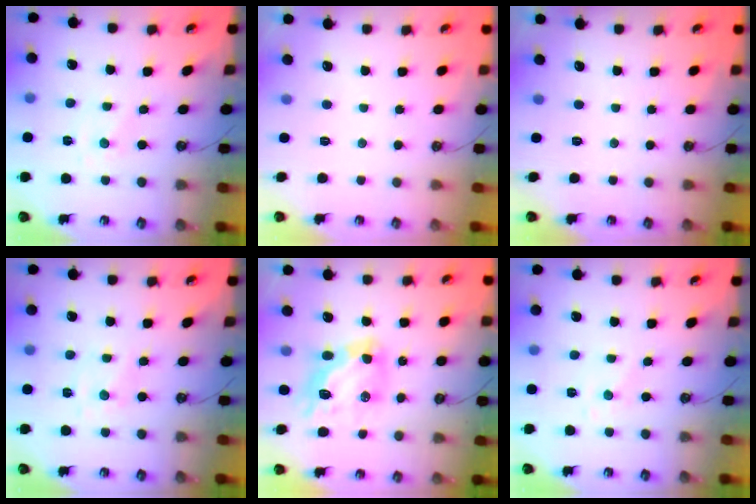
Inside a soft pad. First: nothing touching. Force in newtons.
{"total": 0.0}
{"total": 0.0}
{"total": 0.8, "press": 0.8, "slide": 0.1}
{"total": 12.6, "press": 12.5, "slide": 1.6}
{"total": 0.0}